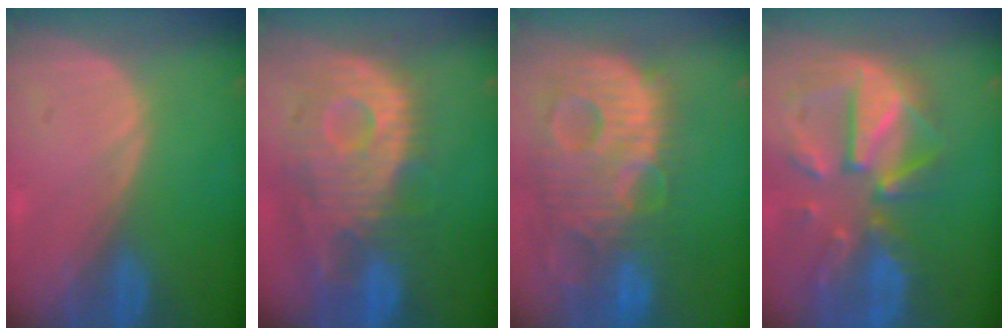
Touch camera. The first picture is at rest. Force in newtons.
{"total": 12.4, "press": 10.9, "slide": 5.9}
{"total": 14.0, "press": 12.0, "slide": 7.1}
{"total": 12.0, "press": 10.4, "slide": 5.9}